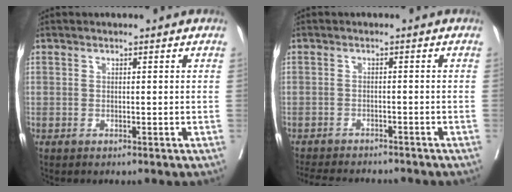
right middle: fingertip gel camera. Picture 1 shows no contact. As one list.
[{"total": 10.8, "force": [-9.9, 2.0, 3.9], "torque": [-0.065, -0.007, -0.133]}]